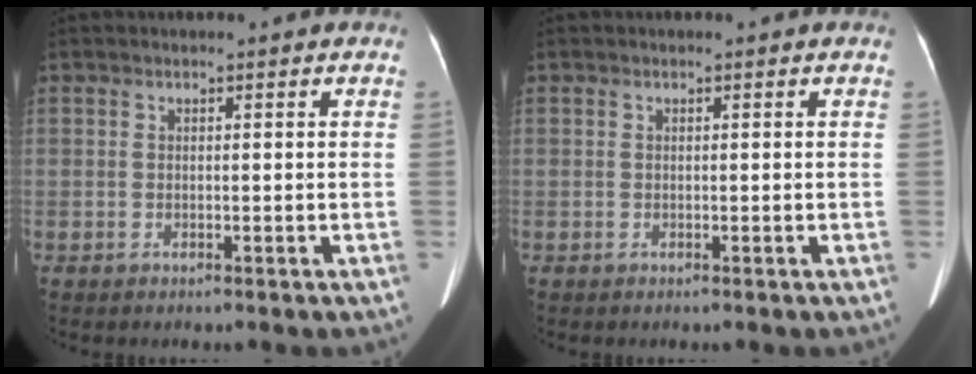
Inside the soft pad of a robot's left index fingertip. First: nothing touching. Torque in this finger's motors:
{"motor_torque": [0.09, 0.06, -0.01, -0.01]}